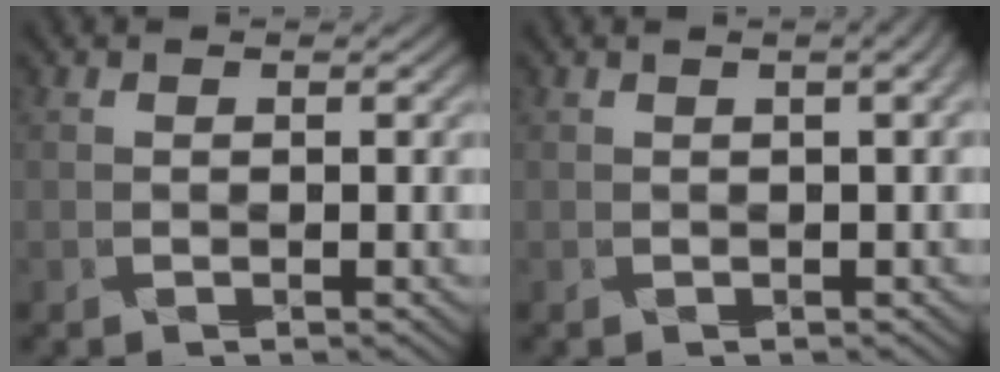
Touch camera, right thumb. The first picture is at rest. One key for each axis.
{"total": 2.5, "fx": 0.2, "fy": 1.1, "fz": 2.2, "tx": -0.044, "ty": -0.006, "tz": 0.010}